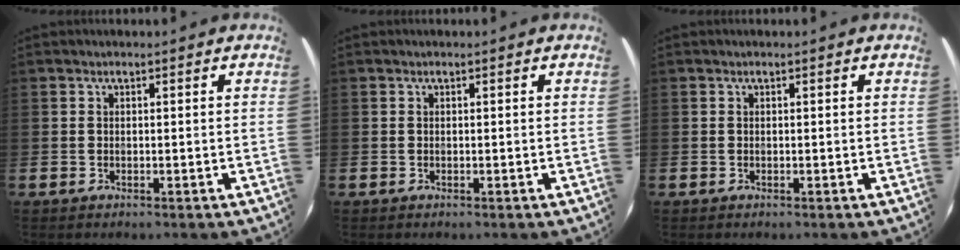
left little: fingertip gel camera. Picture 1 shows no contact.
{"total": 0.0}
{"total": 0.0}